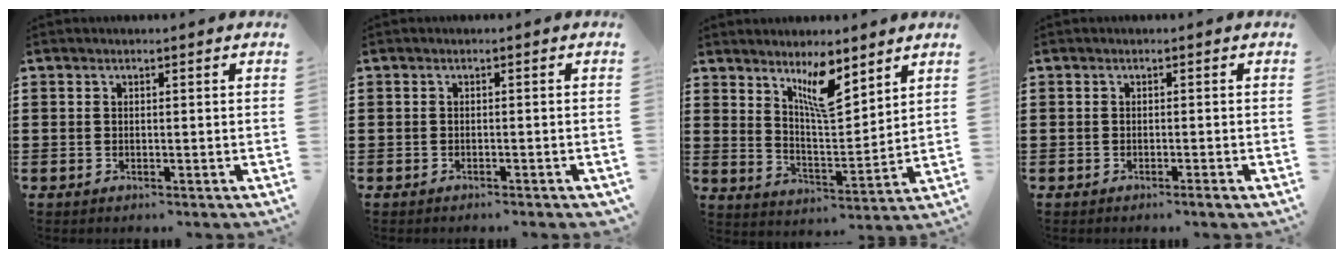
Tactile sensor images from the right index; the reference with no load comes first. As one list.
[{"total": 0.7, "force": [-0.6, 0.1, 0.3], "torque": [-0.007, -0.003, -0.012]}, {"total": 7.9, "force": [5.6, 1.8, 5.2], "torque": [-0.101, -0.020, 0.097]}, {"total": 0.8, "force": [-0.5, 0.0, 0.6], "torque": [-0.011, -0.003, -0.010]}]